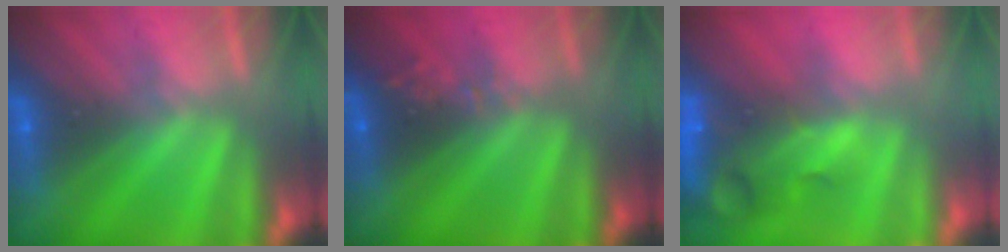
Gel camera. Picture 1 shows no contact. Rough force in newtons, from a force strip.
{"total": 2.4}
{"total": 7.6}